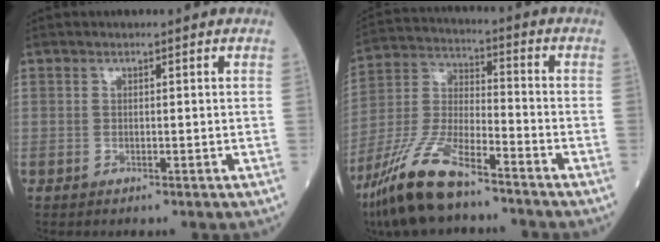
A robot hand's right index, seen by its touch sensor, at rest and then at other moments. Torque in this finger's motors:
{"motor_torque": [1.28, -0.86, 0.32, 0.12]}